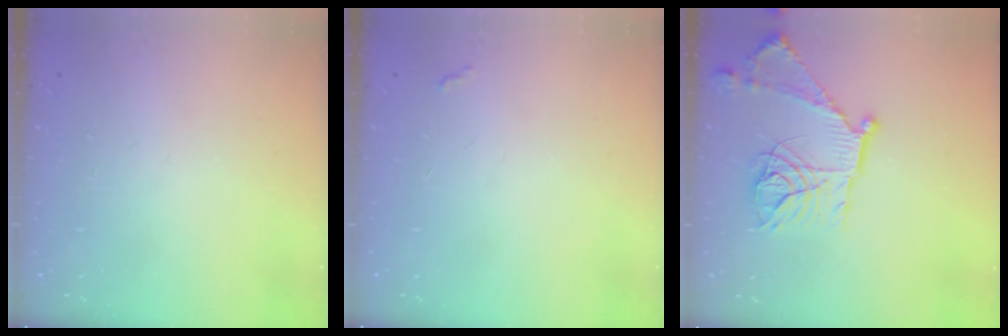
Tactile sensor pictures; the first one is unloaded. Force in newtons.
{"total": 2.8, "press": 2.8, "slide": 0.4}
{"total": 18.7, "press": 18.6, "slide": 1.5}